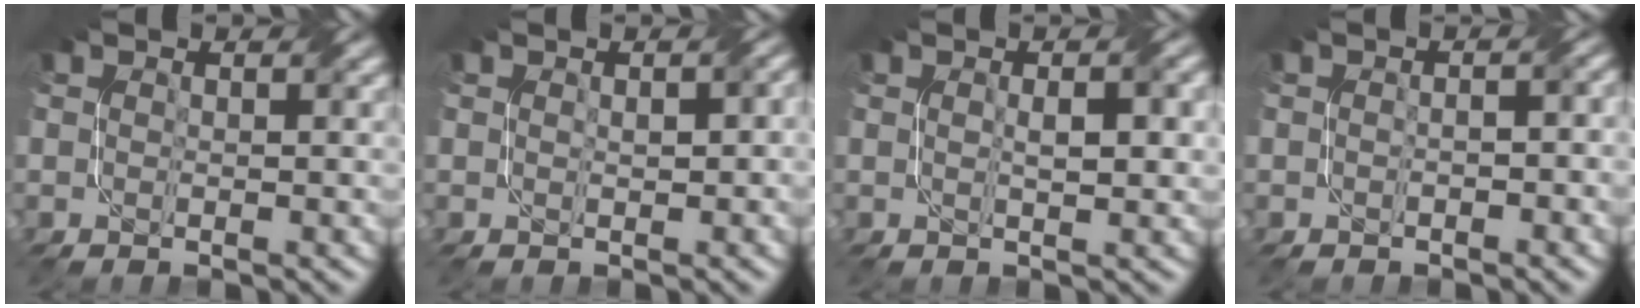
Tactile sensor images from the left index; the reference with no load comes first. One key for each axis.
{"total": 1.5, "fx": 0.3, "fy": 0.5, "fz": 1.4, "tx": -0.021, "ty": 0.005, "tz": 0.010}
{"total": 2.6, "fx": 0.3, "fy": 0.6, "fz": 2.6, "tx": -0.042, "ty": 0.005, "tz": 0.006}
{"total": 1.8, "fx": -0.4, "fy": 0.8, "fz": 1.6, "tx": -0.024, "ty": 0.000, "tz": -0.004}